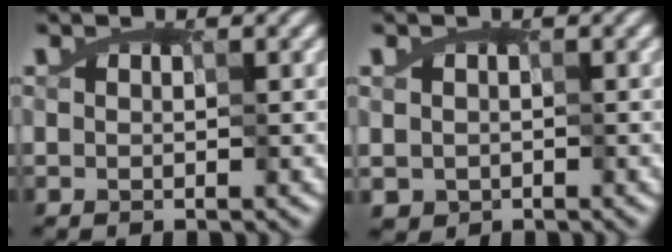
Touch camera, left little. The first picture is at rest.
{"total": 0.8, "force": [-0.2, 0.7, 0.1], "torque": [-0.013, -0.004, 0.006]}